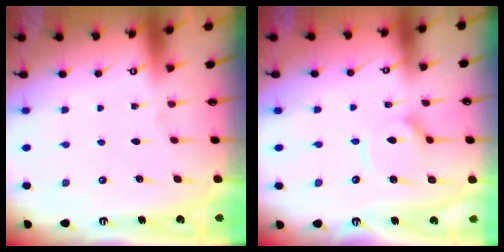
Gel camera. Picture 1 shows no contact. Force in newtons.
{"total": 7.1, "press": 7.1, "slide": 0.8}